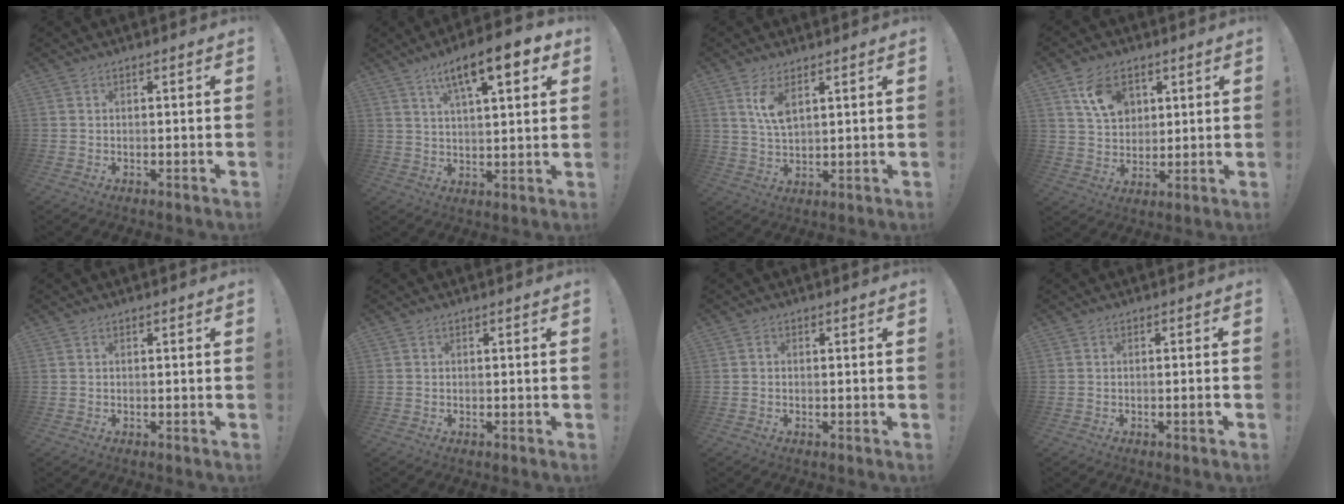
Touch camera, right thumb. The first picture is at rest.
{"total": 13.5, "force": [7.0, 3.7, 10.9], "torque": [-0.169, -0.026, 0.110]}
{"total": 6.9, "force": [3.7, 2.9, 5.0], "torque": [-0.089, -0.021, 0.062]}
{"total": 10.5, "force": [5.2, 7.6, 5.1], "torque": [-0.075, -0.016, 0.100]}
{"total": 0.0}
{"total": 0.0}
{"total": 0.6, "force": [-0.4, 0.3, 0.3], "torque": [-0.012, 0.005, -0.007]}
{"total": 2.1, "force": [-0.7, -0.2, 2.0], "torque": [-0.040, 0.002, -0.011]}